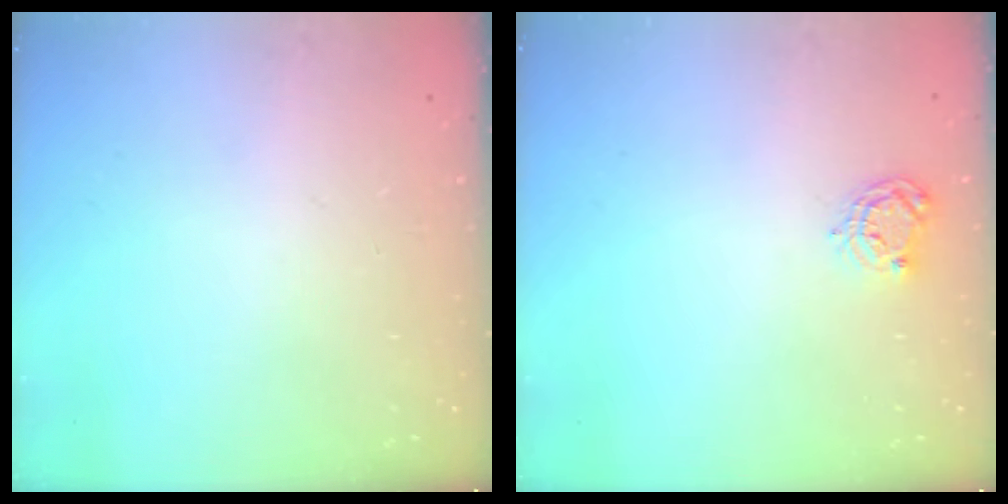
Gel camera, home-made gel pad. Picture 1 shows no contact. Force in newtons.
{"total": 4.7, "press": 4.7, "slide": 0.4}